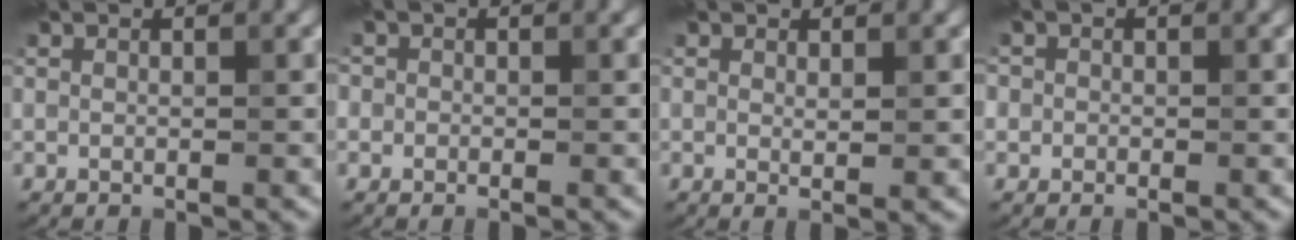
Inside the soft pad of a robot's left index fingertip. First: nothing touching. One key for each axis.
{"total": 1.6, "fx": 0.3, "fy": 1.5, "fz": 0.6, "tx": 0.010, "ty": 0.007, "tz": -0.020}
{"total": 0.9, "fx": 0.2, "fy": 0.2, "fz": 0.8, "tx": -0.016, "ty": -0.002, "tz": 0.005}
{"total": 2.3, "fx": 0.6, "fy": 2.1, "fz": 0.7, "tx": 0.013, "ty": 0.017, "tz": -0.020}